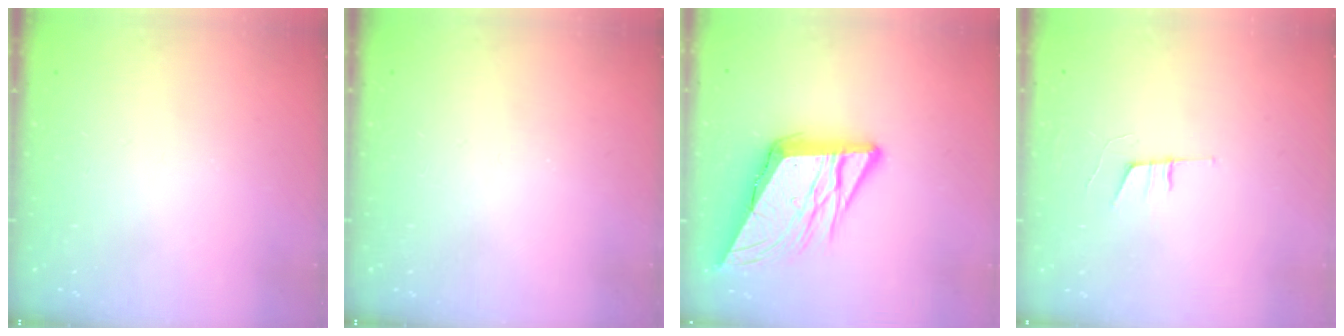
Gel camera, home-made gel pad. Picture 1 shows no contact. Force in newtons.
{"total": 0.0}
{"total": 12.9, "press": 12.7, "slide": 2.0}
{"total": 6.1, "press": 5.2, "slide": 3.1}